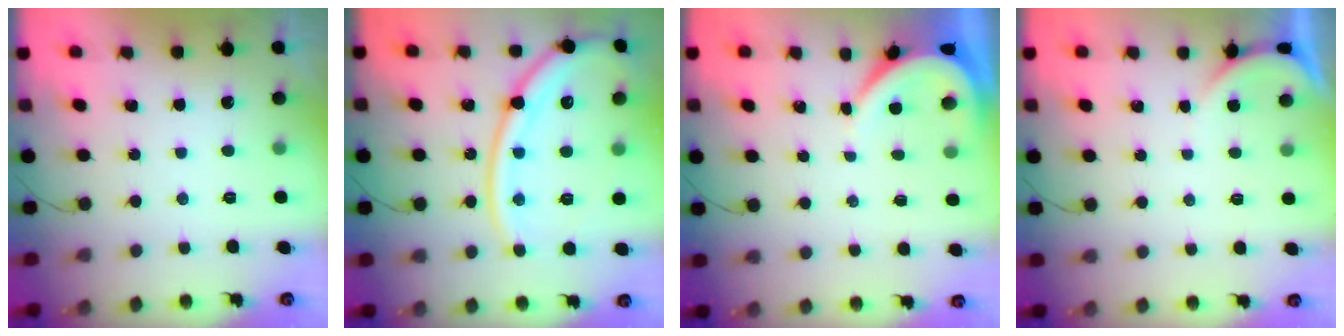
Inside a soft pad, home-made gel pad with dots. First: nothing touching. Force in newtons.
{"total": 17.8, "press": 17.7, "slide": 2.0}
{"total": 3.9, "press": 3.9, "slide": 0.5}
{"total": 2.0, "press": 2.0, "slide": 0.2}